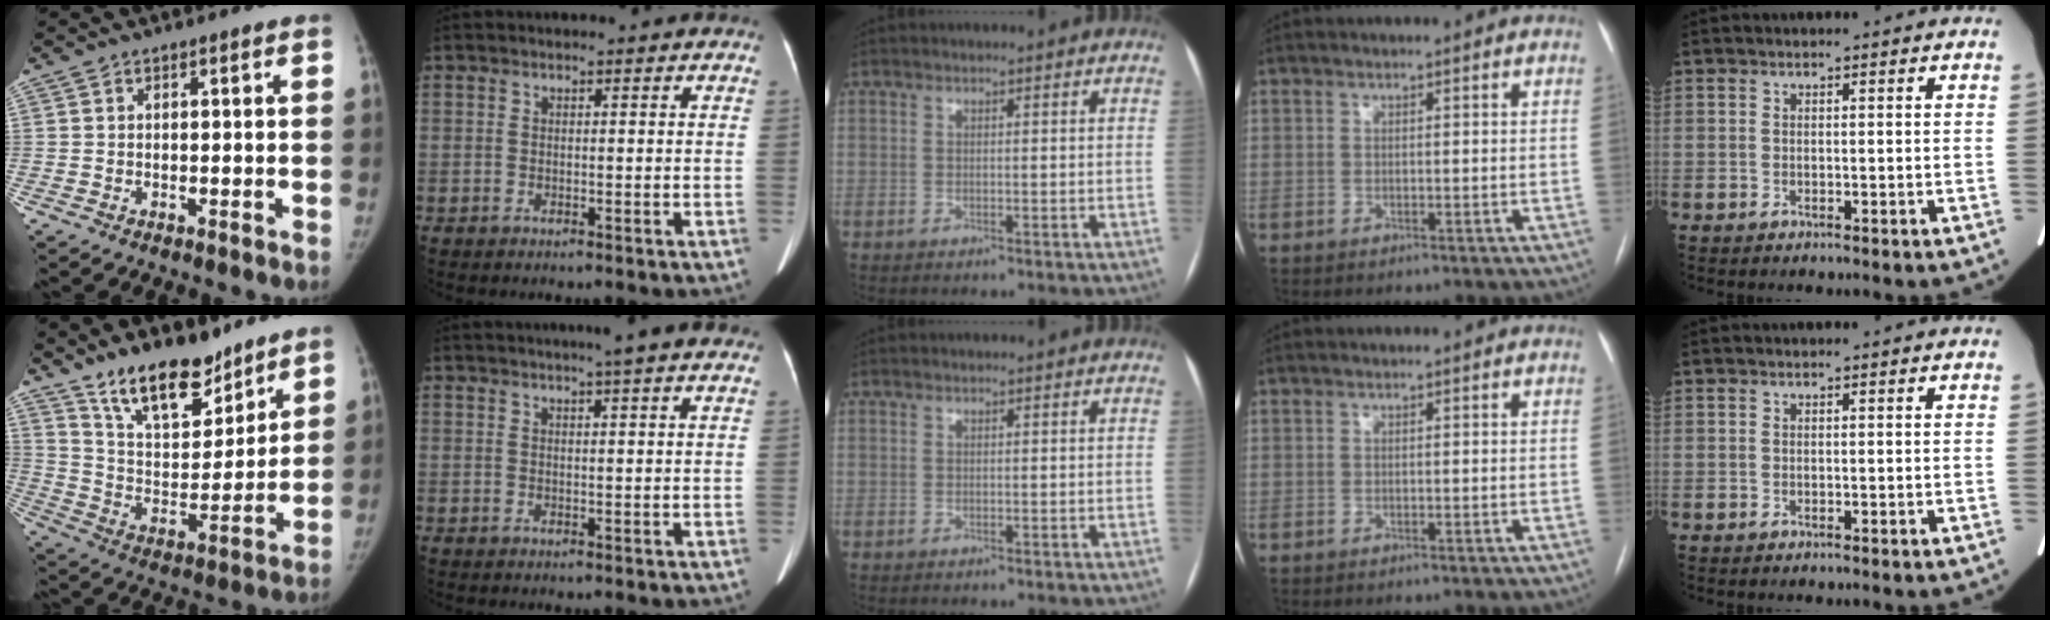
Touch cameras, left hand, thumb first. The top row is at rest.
{"thumb": {"total": 16.2, "force": [12.3, 6.7, 8.0], "torque": [-0.086, -0.084, 0.220]}, "index": {"total": 4.3, "force": [3.3, -0.3, 2.8], "torque": [-0.038, 0.016, 0.043]}}